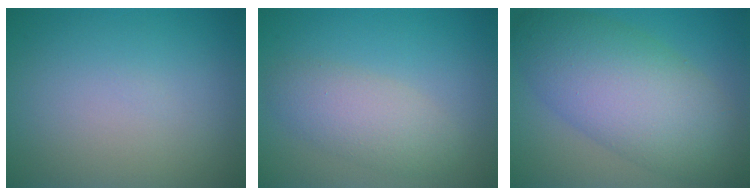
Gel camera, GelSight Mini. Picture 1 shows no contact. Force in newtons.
{"total": 3.5, "press": 3.5, "slide": 0.3}
{"total": 9.8, "press": 9.8, "slide": 0.4}